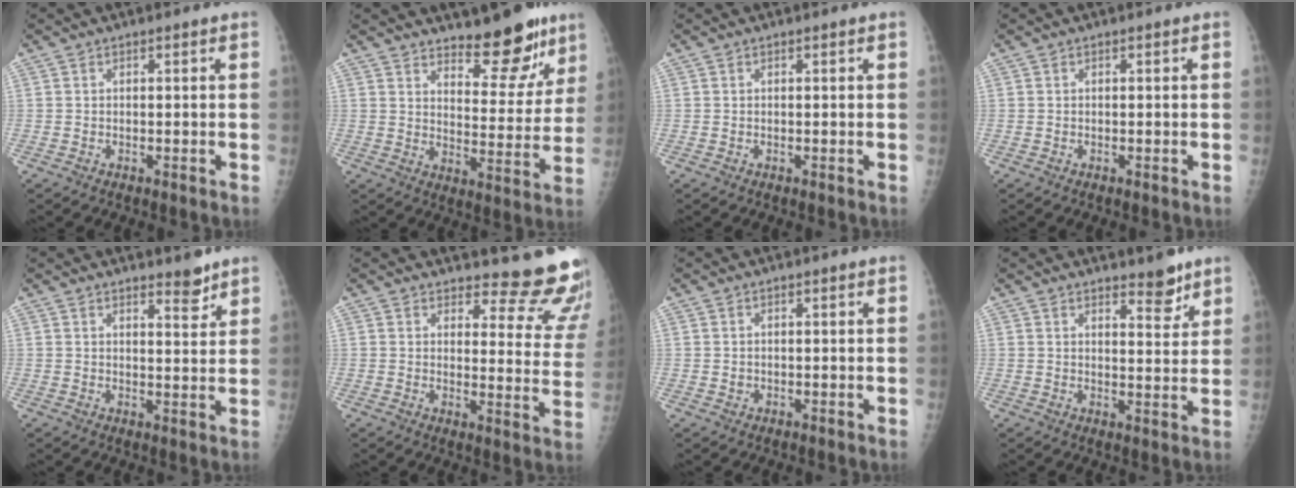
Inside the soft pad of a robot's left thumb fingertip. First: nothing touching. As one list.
[{"total": 12.8, "force": [9.8, 4.5, 6.9], "torque": [-0.047, -0.075, 0.147]}, {"total": 0.0}, {"total": 0.0}, {"total": 3.6, "force": [3.0, 0.9, 1.7], "torque": [-0.013, -0.026, 0.043]}, {"total": 14.0, "force": [13.5, 2.9, 2.5], "torque": [0.014, -0.147, 0.138]}, {"total": 0.7, "force": [0.2, 0.6, 0.3], "torque": [0.002, 0.000, 0.003]}, {"total": 4.8, "force": [3.8, 1.5, 2.5], "torque": [-0.018, -0.031, 0.054]}]